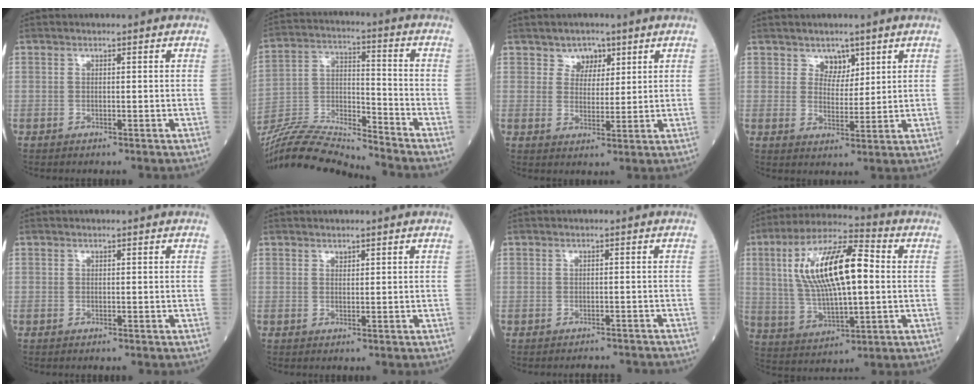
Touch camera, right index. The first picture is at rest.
{"total": 16.0, "force": [-15.3, -0.7, 4.3], "torque": [-0.083, 0.014, -0.282]}
{"total": 3.7, "force": [2.3, 2.7, 1.0], "torque": [-0.010, 0.005, 0.040]}
{"total": 3.4, "force": [2.3, 2.2, 1.2], "torque": [-0.013, -0.001, 0.042]}
{"total": 0.0}
{"total": 0.6, "force": [0.6, 0.2, 0.1], "torque": [-0.004, -0.002, 0.011]}
{"total": 3.7, "force": [-3.5, 1.0, 0.4], "torque": [0.002, 0.000, -0.039]}
{"total": 17.3, "force": [2.7, 5.1, 16.3], "torque": [-0.321, 0.027, 0.050]}